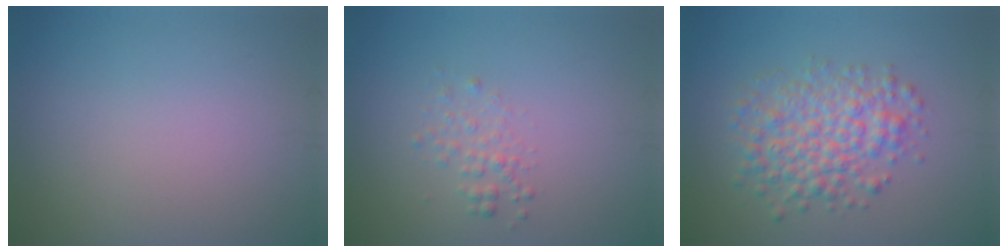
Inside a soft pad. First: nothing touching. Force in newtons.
{"total": 1.4, "press": 1.4, "slide": 0.1}
{"total": 5.2, "press": 5.2, "slide": 0.1}